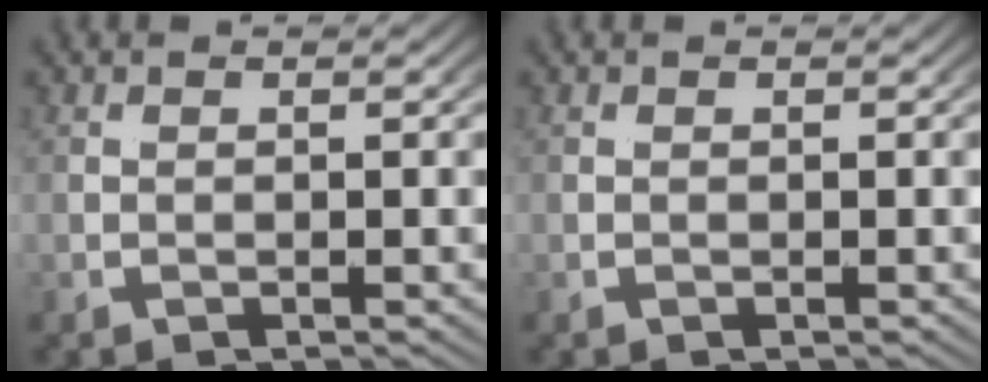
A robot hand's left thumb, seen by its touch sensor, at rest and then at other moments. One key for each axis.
{"total": 0.0}